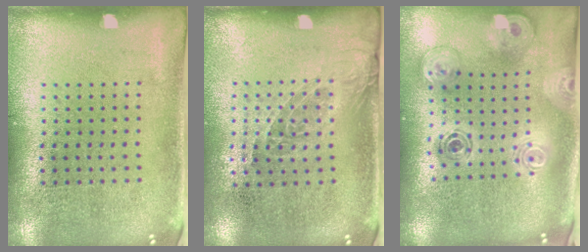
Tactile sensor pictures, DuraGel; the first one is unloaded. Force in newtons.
{"total": 1.3, "press": 1.0, "slide": 0.8}
{"total": 1.7, "press": 1.5, "slide": 0.8}